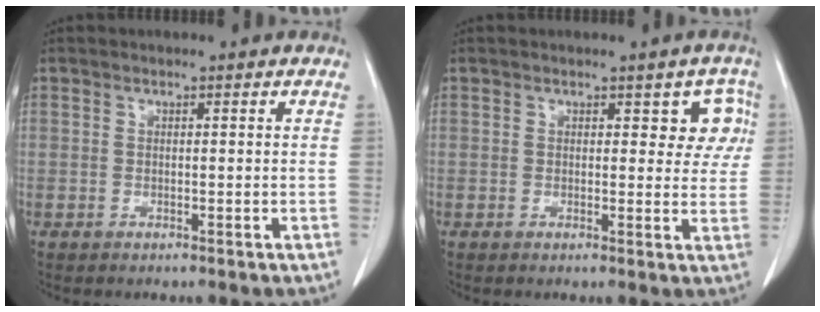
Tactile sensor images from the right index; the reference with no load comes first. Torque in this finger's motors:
{"motor_torque": [0.06, 0.08, 0.02, 0.00]}